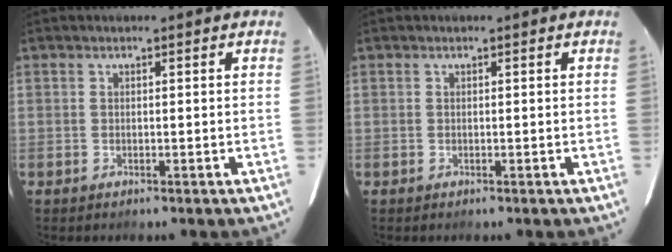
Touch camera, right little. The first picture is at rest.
{"total": 0.0}